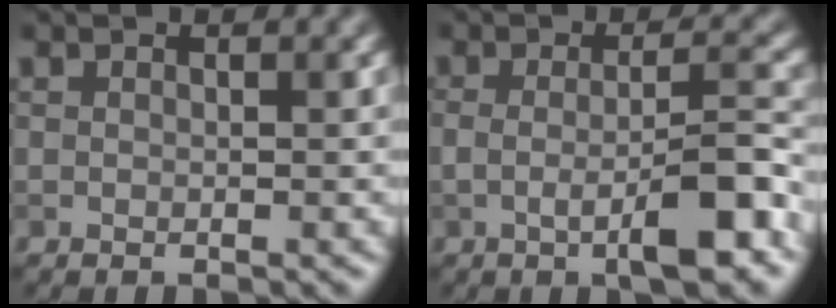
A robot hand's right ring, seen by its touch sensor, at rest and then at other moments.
{"total": 5.6, "force": [-1.7, 1.2, 5.2], "torque": [-0.085, 0.001, -0.030]}